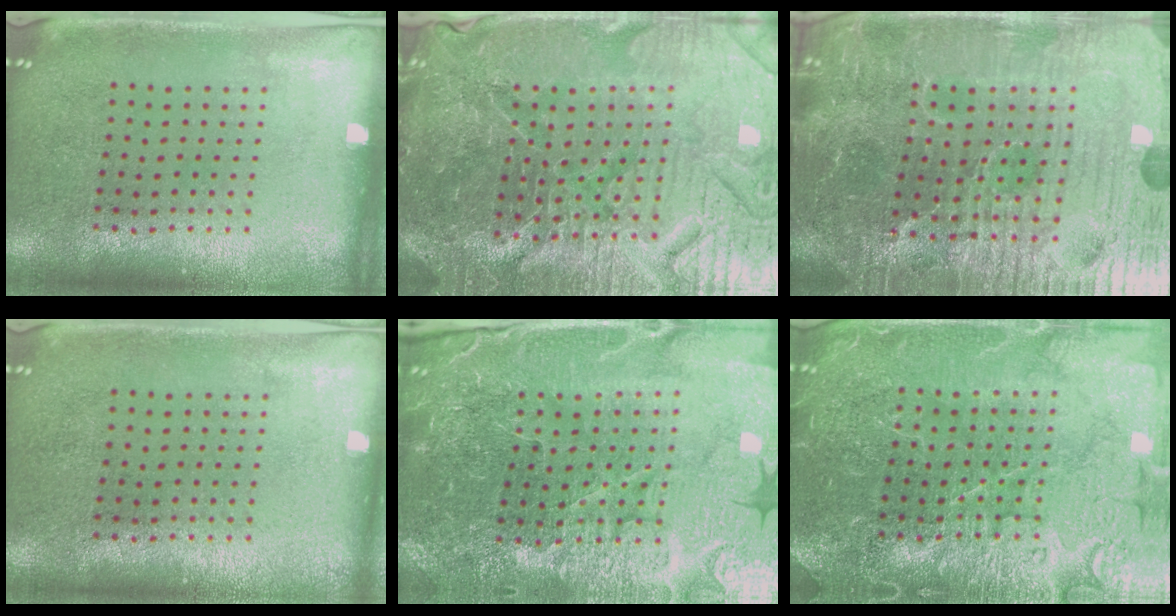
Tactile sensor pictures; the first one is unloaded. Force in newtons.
{"total": 6.2, "press": 5.7, "slide": 2.3}
{"total": 6.6, "press": 6.1, "slide": 2.5}
{"total": 0.0}
{"total": 4.9, "press": 4.7, "slide": 1.4}
{"total": 4.9, "press": 4.9, "slide": 0.7}